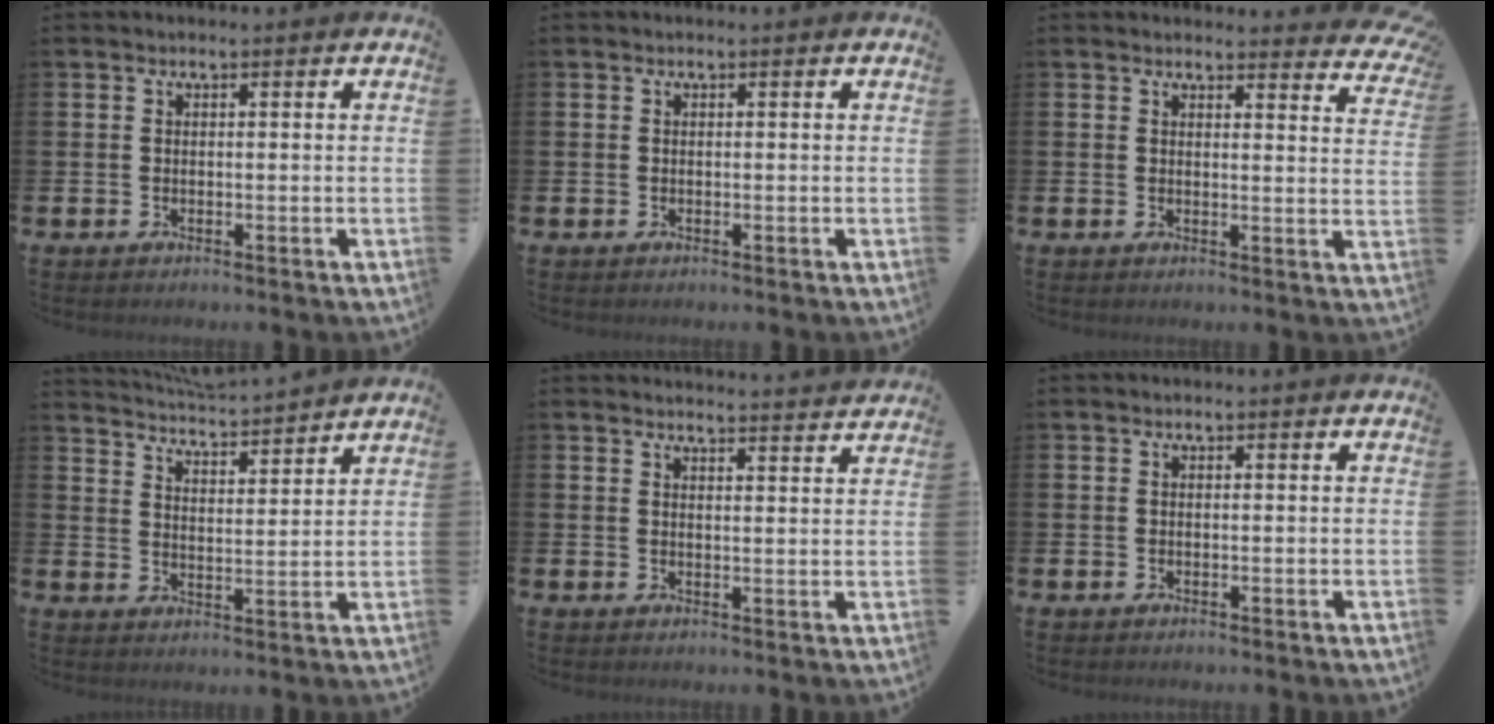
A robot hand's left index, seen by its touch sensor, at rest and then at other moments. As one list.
[{"total": 0.0}, {"total": 2.9, "force": [2.9, 0.3, 0.2], "torque": [0.010, -0.026, 0.048]}, {"total": 4.4, "force": [4.4, -0.2, -0.1], "torque": [-0.018, -0.041, 0.075]}, {"total": 3.1, "force": [3.1, -0.4, -0.2], "torque": [0.010, -0.026, 0.053]}, {"total": 0.0}]